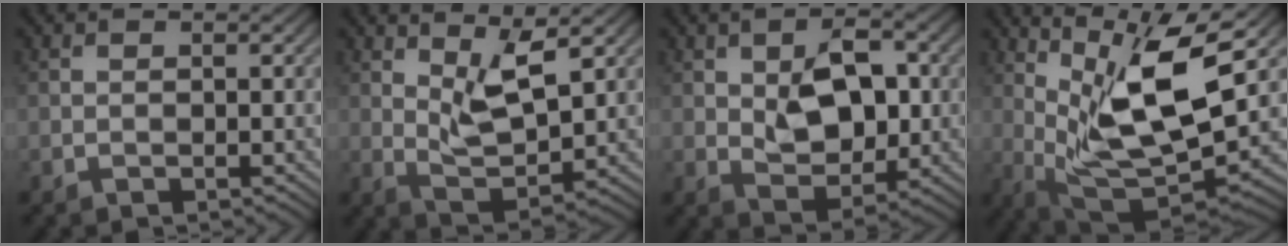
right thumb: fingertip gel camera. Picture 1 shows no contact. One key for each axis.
{"total": 6.8, "fx": 3.6, "fy": 2.2, "fz": 5.3, "tx": -0.104, "ty": -0.009, "tz": 0.072}
{"total": 8.2, "fx": 0.9, "fy": 4.8, "fz": 6.6, "tx": -0.112, "ty": 0.002, "tz": 0.012}
{"total": 13.5, "fx": 5.0, "fy": 4.0, "fz": 11.9, "tx": -0.230, "ty": -0.008, "tz": 0.099}